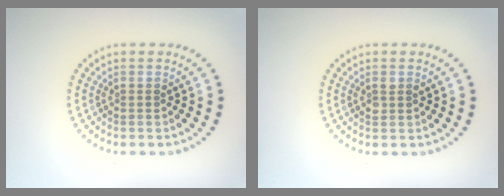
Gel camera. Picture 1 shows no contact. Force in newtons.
{"total": 1.0, "press": 1.0, "slide": 0.3}